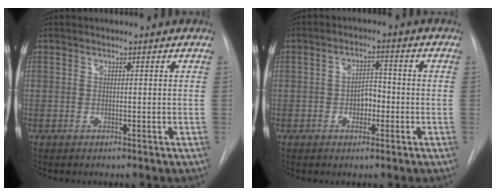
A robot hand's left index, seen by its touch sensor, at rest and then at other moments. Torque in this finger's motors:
{"motor_torque": [0.35, -0.15, 0.07, 0.03]}